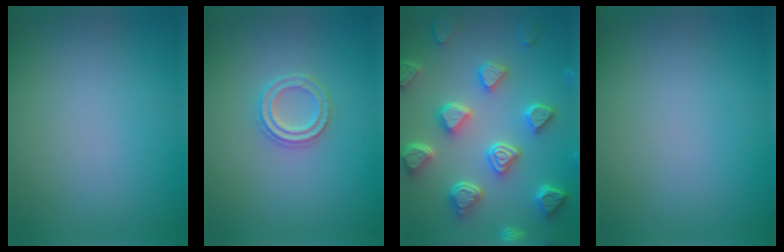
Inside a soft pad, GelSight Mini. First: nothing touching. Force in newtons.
{"total": 2.2, "press": 2.2, "slide": 0.5}
{"total": 7.1, "press": 5.7, "slide": 4.2}
{"total": 0.0}